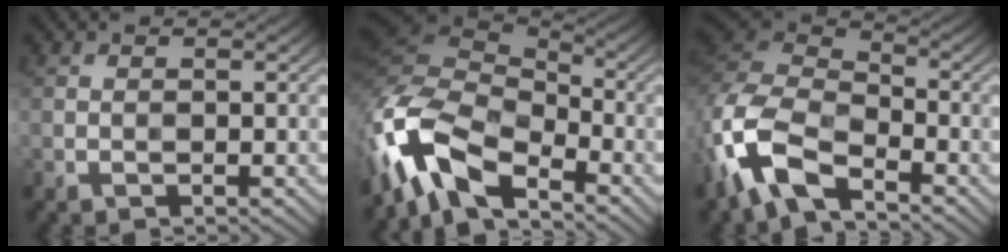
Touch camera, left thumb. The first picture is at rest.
{"total": 12.7, "force": [-7.3, 6.5, 8.1], "torque": [-0.186, -0.008, -0.155]}
{"total": 12.2, "force": [-7.1, 5.9, 7.9], "torque": [-0.186, -0.015, -0.153]}